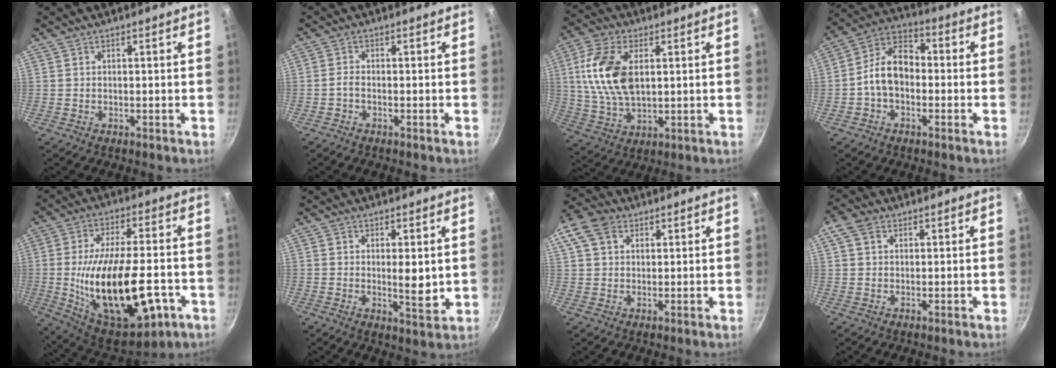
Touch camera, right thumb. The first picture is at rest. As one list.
[{"total": 1.3, "force": [-0.8, 0.5, 0.9], "torque": [-0.023, 0.010, -0.022]}, {"total": 14.0, "force": [2.8, 7.9, 11.2], "torque": [-0.213, -0.005, 0.055]}, {"total": 10.1, "force": [-1.6, 7.0, 7.1], "torque": [-0.096, 0.039, -0.049]}, {"total": 26.1, "force": [-6.4, 11.7, 22.4], "torque": [-0.365, 0.013, -0.082]}, {"total": 5.3, "force": [0.6, 1.8, 4.9], "torque": [-0.071, -0.021, 0.011]}, {"total": 10.4, "force": [4.2, 7.6, 5.6], "torque": [-0.107, 0.013, 0.066]}, {"total": 4.2, "force": [1.7, 3.0, 2.3], "torque": [-0.036, 0.003, 0.025]}]